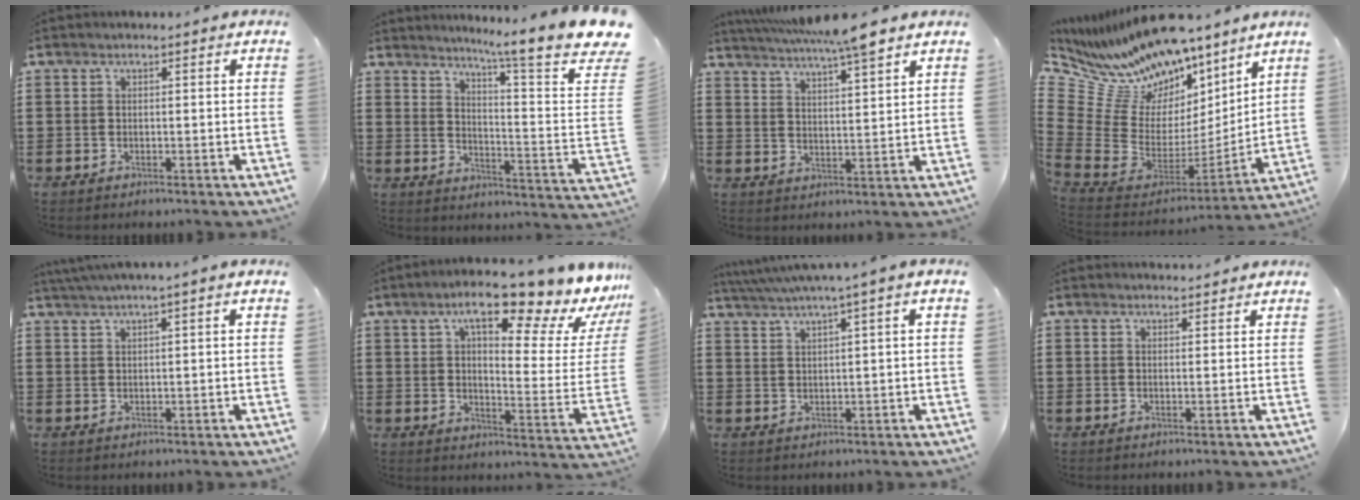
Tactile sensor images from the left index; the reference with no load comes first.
{"total": 9.3, "force": [7.6, -0.5, 5.4], "torque": [-0.109, -0.060, 0.121]}
{"total": 6.6, "force": [5.8, -0.3, 3.2], "torque": [-0.078, -0.019, 0.103]}
{"total": 12.8, "force": [11.5, 4.6, 3.0], "torque": [-0.130, -0.099, 0.210]}
{"total": 1.8, "force": [1.2, -0.5, 1.3], "torque": [-0.025, -0.002, 0.022]}
{"total": 13.0, "force": [9.3, 2.3, 8.8], "torque": [-0.138, -0.067, 0.143]}
{"total": 3.1, "force": [1.9, -0.5, 2.4], "torque": [-0.051, -0.004, 0.030]}
{"total": 1.4, "force": [1.3, 0.1, 0.2], "torque": [-0.007, 0.000, 0.026]}